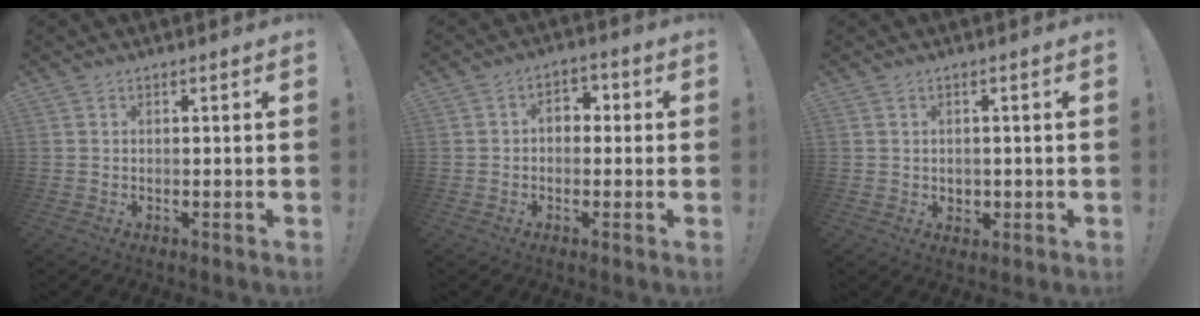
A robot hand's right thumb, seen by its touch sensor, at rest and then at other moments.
{"total": 4.9, "force": [0.3, 3.7, 3.2], "torque": [-0.049, 0.006, 0.004]}
{"total": 2.2, "force": [0.7, 2.0, 0.6], "torque": [-0.007, -0.004, 0.013]}